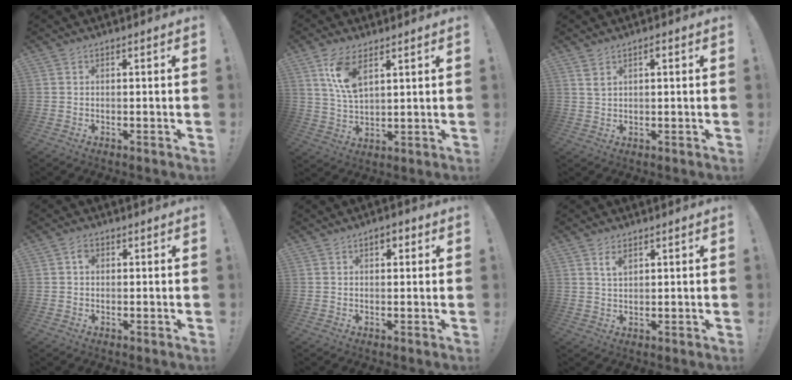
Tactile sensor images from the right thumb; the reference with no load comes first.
{"total": 9.7, "force": [5.2, 4.3, 7.0], "torque": [-0.139, -0.012, 0.096]}
{"total": 2.6, "force": [1.3, 1.2, 1.9], "torque": [-0.037, 0.001, 0.023]}
{"total": 2.1, "force": [0.3, 1.8, 1.1], "torque": [-0.013, 0.002, 0.000]}
{"total": 2.5, "force": [0.8, 1.6, 1.7], "torque": [-0.019, 0.001, 0.011]}
{"total": 3.6, "force": [2.4, 1.8, 2.0], "torque": [-0.029, -0.008, 0.042]}